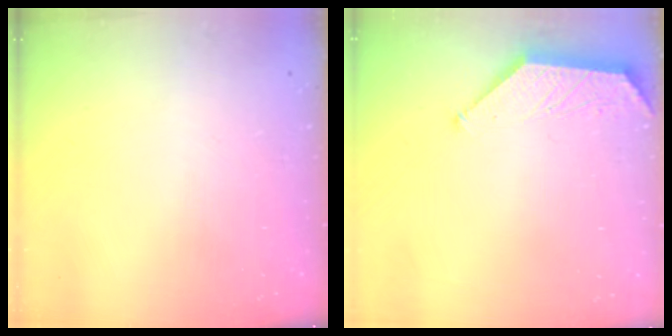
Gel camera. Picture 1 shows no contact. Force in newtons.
{"total": 1.3, "press": 1.2, "slide": 0.3}